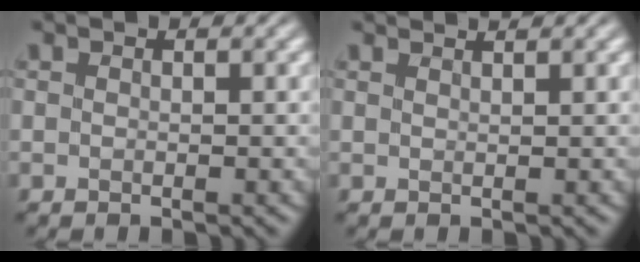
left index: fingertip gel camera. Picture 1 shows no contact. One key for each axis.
{"total": 1.3, "fx": 1.3, "fy": -0.2, "fz": 0.1, "tx": -0.008, "ty": 0.002, "tz": 0.019}